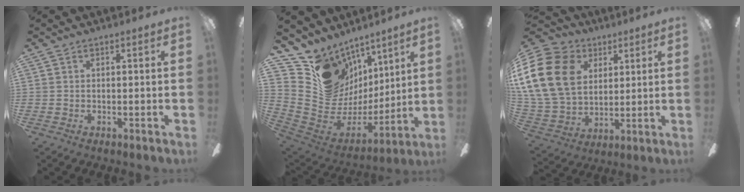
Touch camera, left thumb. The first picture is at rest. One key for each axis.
{"total": 14.0, "fx": 8.5, "fy": 10.9, "fz": 2.2, "tx": -0.064, "ty": -0.074, "tz": 0.181}
{"total": 22.6, "fx": 7.2, "fy": 16.7, "fz": 13.3, "tx": -0.301, "ty": -0.012, "tz": 0.134}